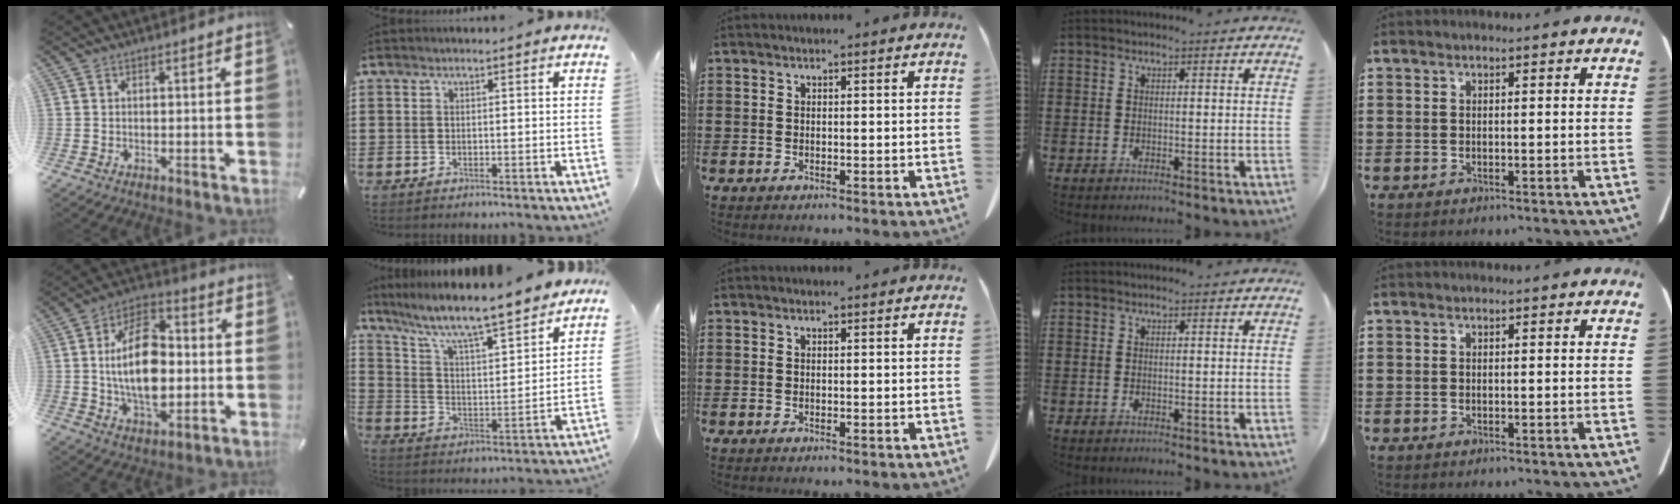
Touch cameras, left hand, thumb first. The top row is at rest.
{"thumb": {"total": 18.1, "force": [-0.3, 10.9, 14.4], "torque": [-0.285, 0.000, -0.011]}, "index": {"total": 9.2, "force": [7.9, 0.8, 4.6], "torque": [-0.114, -0.062, 0.128]}}